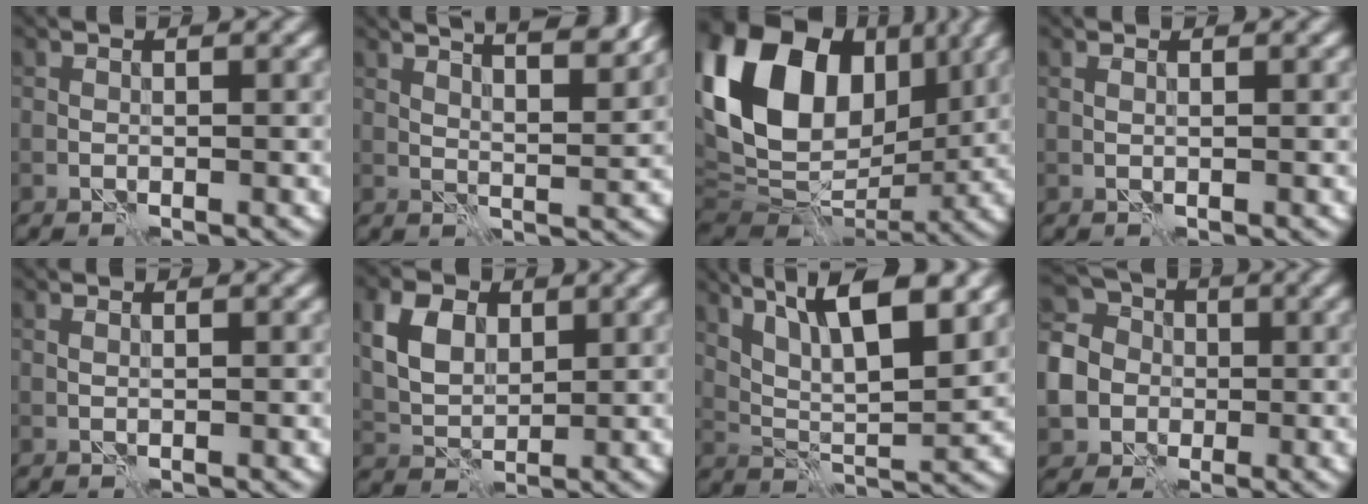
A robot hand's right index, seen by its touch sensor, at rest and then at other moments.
{"total": 9.8, "force": [7.0, 2.9, 6.1], "torque": [-0.053, 0.026, 0.061]}
{"total": 19.2, "force": [4.6, 13.7, 12.6], "torque": [-0.230, 0.029, 0.100]}
{"total": 0.0}
{"total": 0.0}
{"total": 5.1, "force": [1.6, 3.5, 3.3], "torque": [-0.074, 0.000, 0.029]}
{"total": 10.1, "force": [6.0, 2.9, 7.7], "torque": [-0.125, 0.011, 0.085]}
{"total": 9.8, "force": [-2.1, 8.8, 3.7], "torque": [-0.092, -0.011, -0.061]}